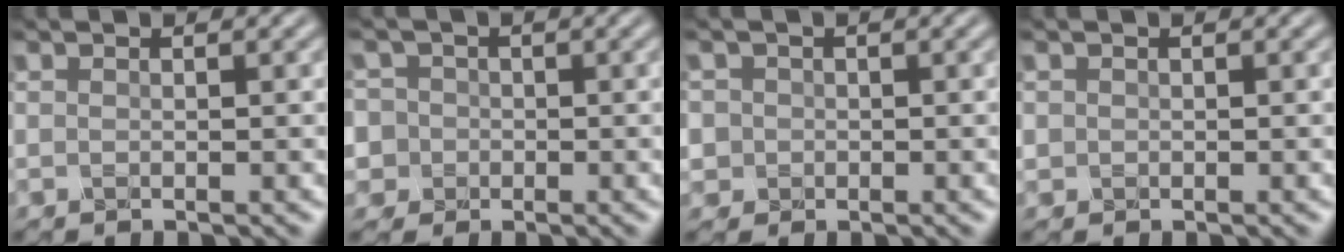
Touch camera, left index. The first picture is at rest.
{"total": 5.9, "force": [-0.2, 5.6, 1.6], "torque": [-0.037, 0.028, -0.031]}
{"total": 2.5, "force": [0.2, 2.4, 0.6], "torque": [0.001, 0.013, -0.006]}
{"total": 0.6, "force": [0.1, 0.6, 0.1], "torque": [0.004, -0.001, 0.000]}